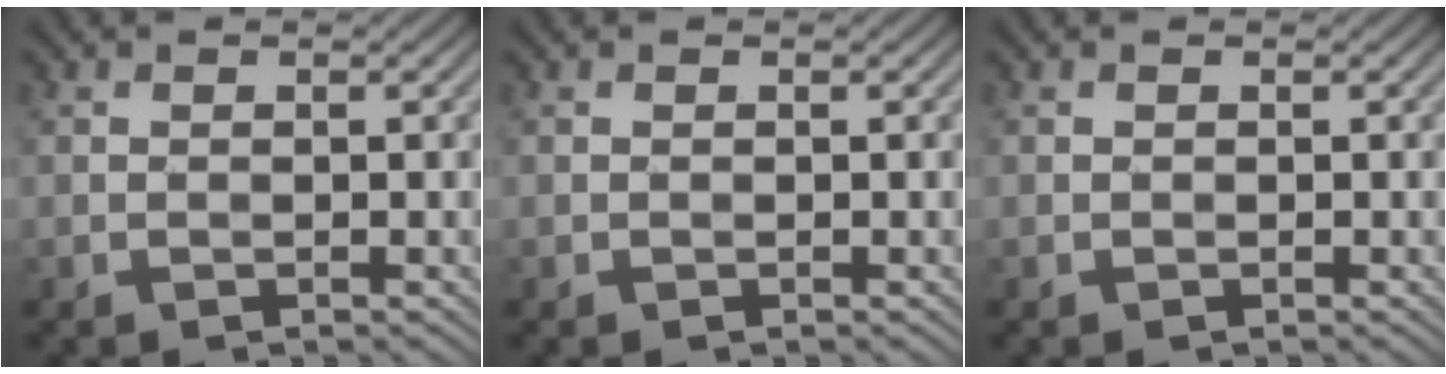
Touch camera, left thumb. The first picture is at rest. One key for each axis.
{"total": 0.0}
{"total": 0.0}